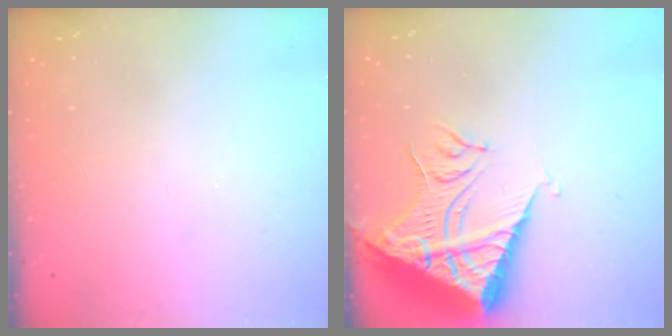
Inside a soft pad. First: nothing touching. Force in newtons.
{"total": 12.5, "press": 12.5, "slide": 1.2}